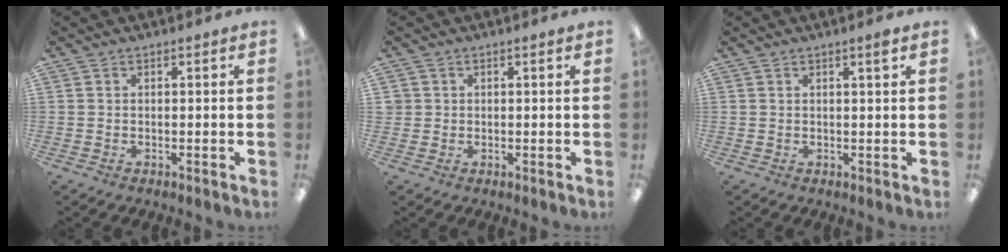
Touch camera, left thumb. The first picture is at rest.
{"total": 1.4, "force": [0.5, 1.3, 0.2], "torque": [-0.005, 0.003, 0.008]}
{"total": 1.6, "force": [1.0, 0.1, 1.3], "torque": [-0.020, -0.002, 0.015]}